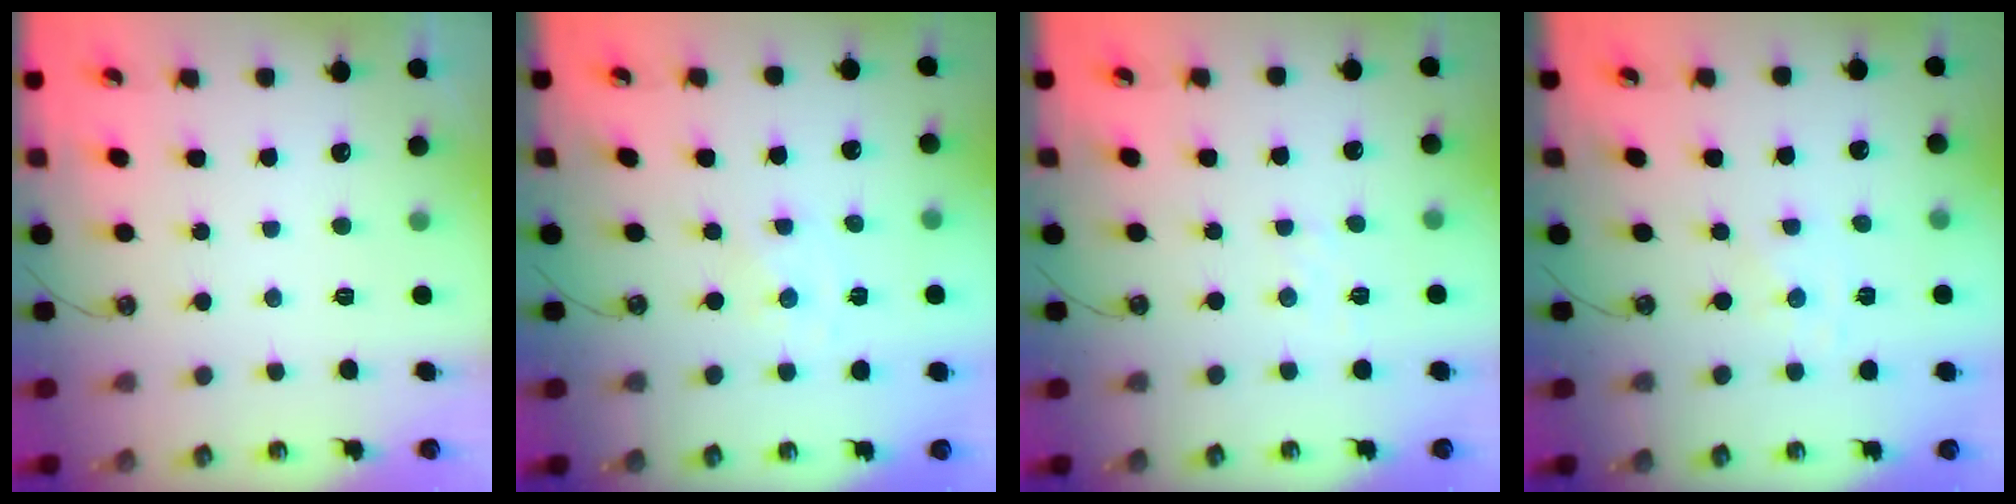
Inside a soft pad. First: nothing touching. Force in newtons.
{"total": 0.0}
{"total": 2.5, "press": 2.5, "slide": 0.4}
{"total": 0.0}